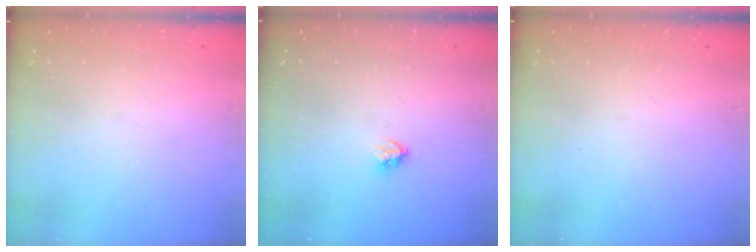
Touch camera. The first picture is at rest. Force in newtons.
{"total": 2.9, "press": 2.9, "slide": 0.4}
{"total": 0.0}